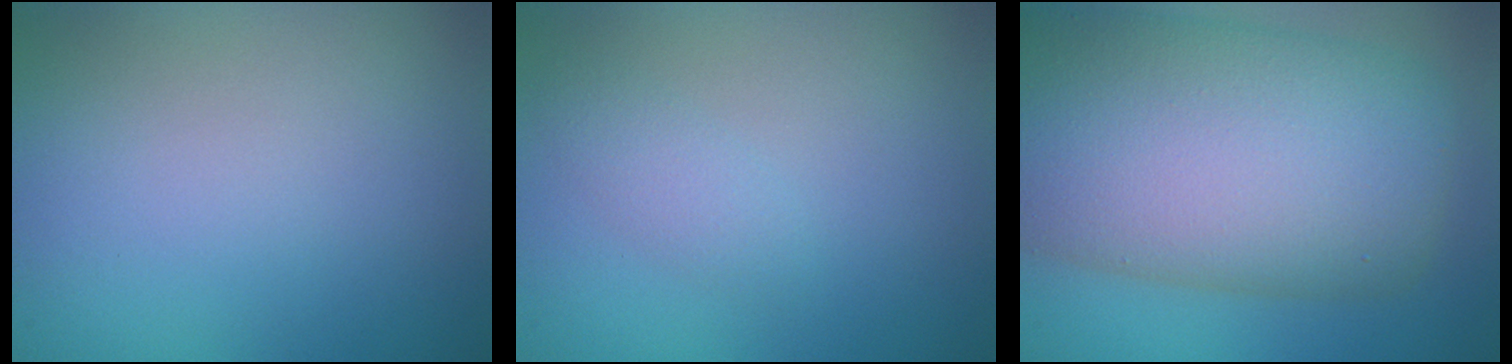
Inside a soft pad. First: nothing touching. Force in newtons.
{"total": 1.4, "press": 1.4, "slide": 0.1}
{"total": 15.4, "press": 15.3, "slide": 0.5}